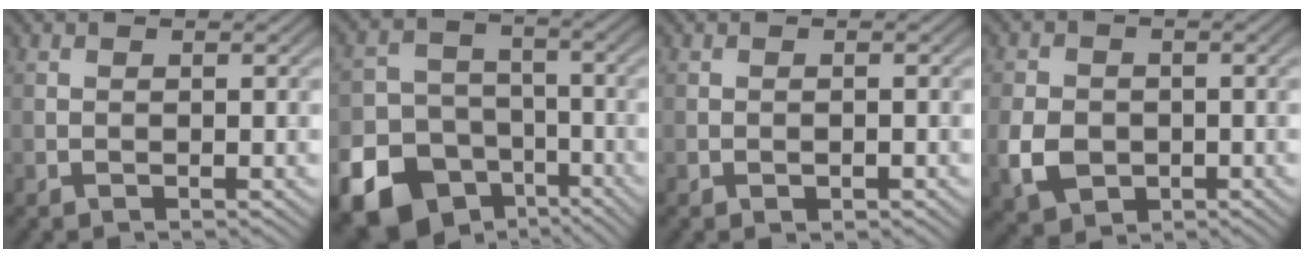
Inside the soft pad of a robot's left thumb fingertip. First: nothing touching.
{"total": 18.7, "force": [-10.8, 14.2, 5.5], "torque": [-0.152, -0.081, -0.175]}
{"total": 0.8, "force": [-0.4, 0.3, 0.6], "torque": [-0.008, 0.001, -0.006]}
{"total": 5.3, "force": [-1.5, 4.2, 2.9], "torque": [-0.073, -0.012, -0.032]}